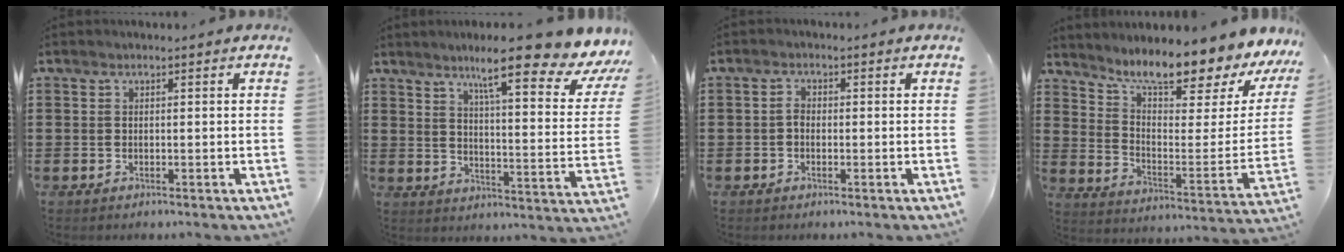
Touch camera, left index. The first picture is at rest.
{"total": 12.5, "force": [9.0, 0.5, 8.6], "torque": [-0.146, -0.053, 0.133]}
{"total": 1.5, "force": [-0.3, 0.9, 1.1], "torque": [-0.022, 0.005, -0.007]}
{"total": 9.8, "force": [8.5, 1.0, 4.9], "torque": [-0.100, -0.075, 0.137]}